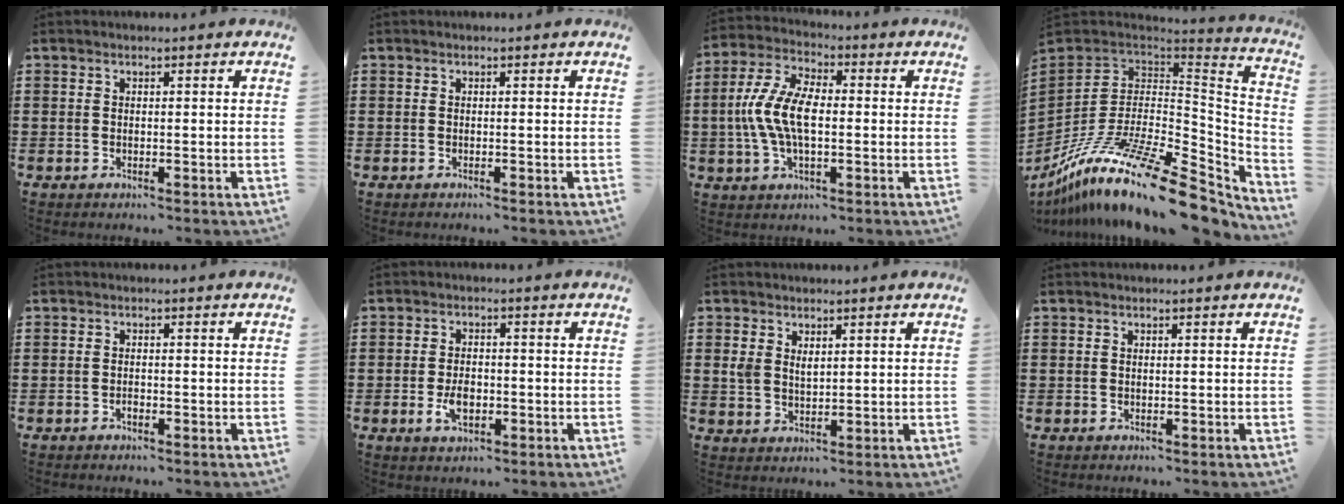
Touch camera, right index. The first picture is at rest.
{"total": 0.0}
{"total": 9.3, "force": [-0.9, 4.5, 8.1], "torque": [-0.191, -0.003, -0.026]}
{"total": 20.4, "force": [-13.0, 6.4, 14.4], "torque": [-0.275, 0.036, -0.228]}
{"total": 1.0, "force": [-0.7, 0.5, 0.6], "torque": [-0.014, -0.002, -0.012]}
{"total": 4.0, "force": [-1.1, 2.3, 3.1], "torque": [-0.063, -0.001, -0.020]}
{"total": 2.6, "force": [1.2, 1.8, 1.5], "torque": [-0.026, 0.003, 0.021]}
{"total": 0.0}